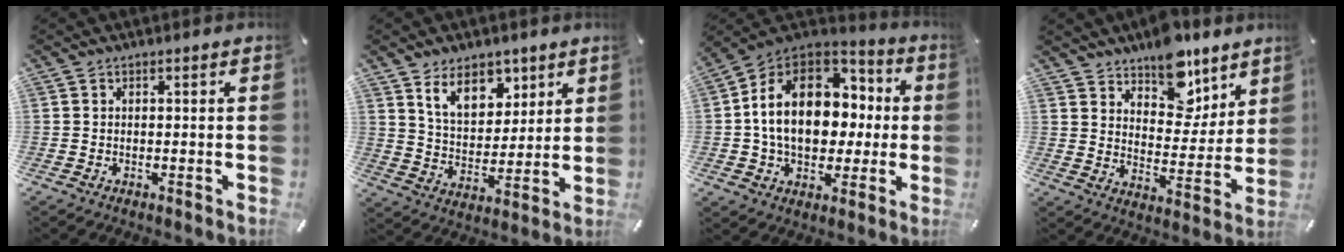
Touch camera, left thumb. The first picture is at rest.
{"total": 11.1, "force": [7.2, 7.1, 4.6], "torque": [-0.083, -0.028, 0.132]}
{"total": 20.5, "force": [1.4, 15.0, 14.0], "torque": [-0.259, 0.007, 0.023]}
{"total": 13.2, "force": [10.5, 6.8, 4.4], "torque": [-0.054, -0.086, 0.192]}